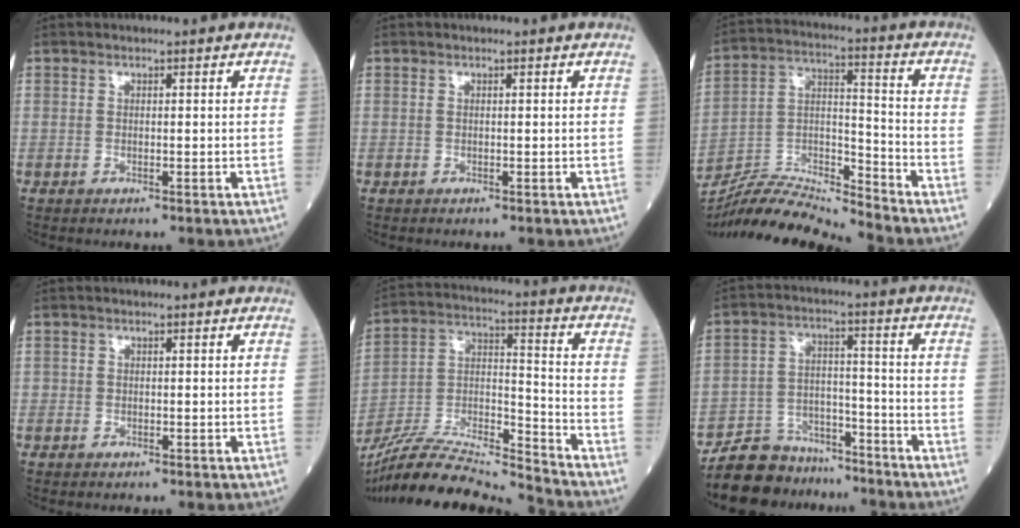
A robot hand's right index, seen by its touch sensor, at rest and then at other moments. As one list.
[{"total": 0.0}, {"total": 12.8, "force": [-12.6, -1.0, 2.4], "torque": [-0.041, 0.031, -0.237]}, {"total": 0.0}, {"total": 18.1, "force": [-17.2, -0.5, 5.5], "torque": [-0.103, 0.014, -0.309]}, {"total": 10.4, "force": [-9.3, 4.4, 1.3], "torque": [-0.023, 0.030, -0.160]}]